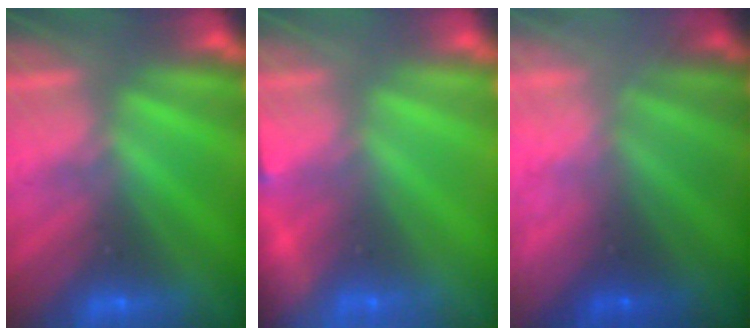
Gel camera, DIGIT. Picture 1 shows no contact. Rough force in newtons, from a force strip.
{"total": 7.8}
{"total": 5.6}